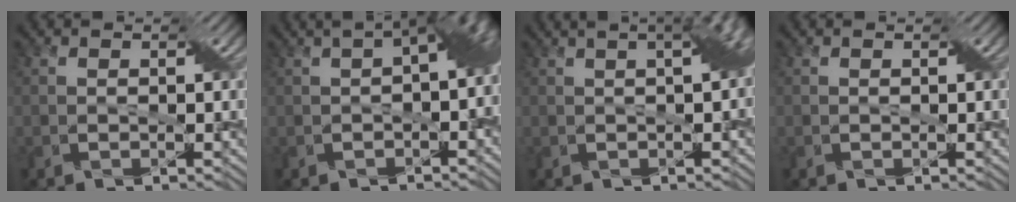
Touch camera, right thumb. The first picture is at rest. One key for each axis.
{"total": 8.3, "fx": 0.5, "fy": 3.8, "fz": 7.4, "tx": -0.086, "ty": 0.006, "tz": 0.009}
{"total": 5.5, "fx": 1.3, "fy": 1.8, "fz": 5.0, "tx": -0.047, "ty": 0.027, "tz": 0.006}
{"total": 0.0}